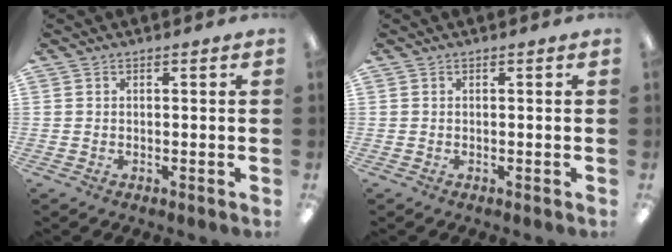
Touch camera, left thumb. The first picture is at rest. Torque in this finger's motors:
{"motor_torque": [-0.01, 0.01, 0.02, 0.11, 0.00]}